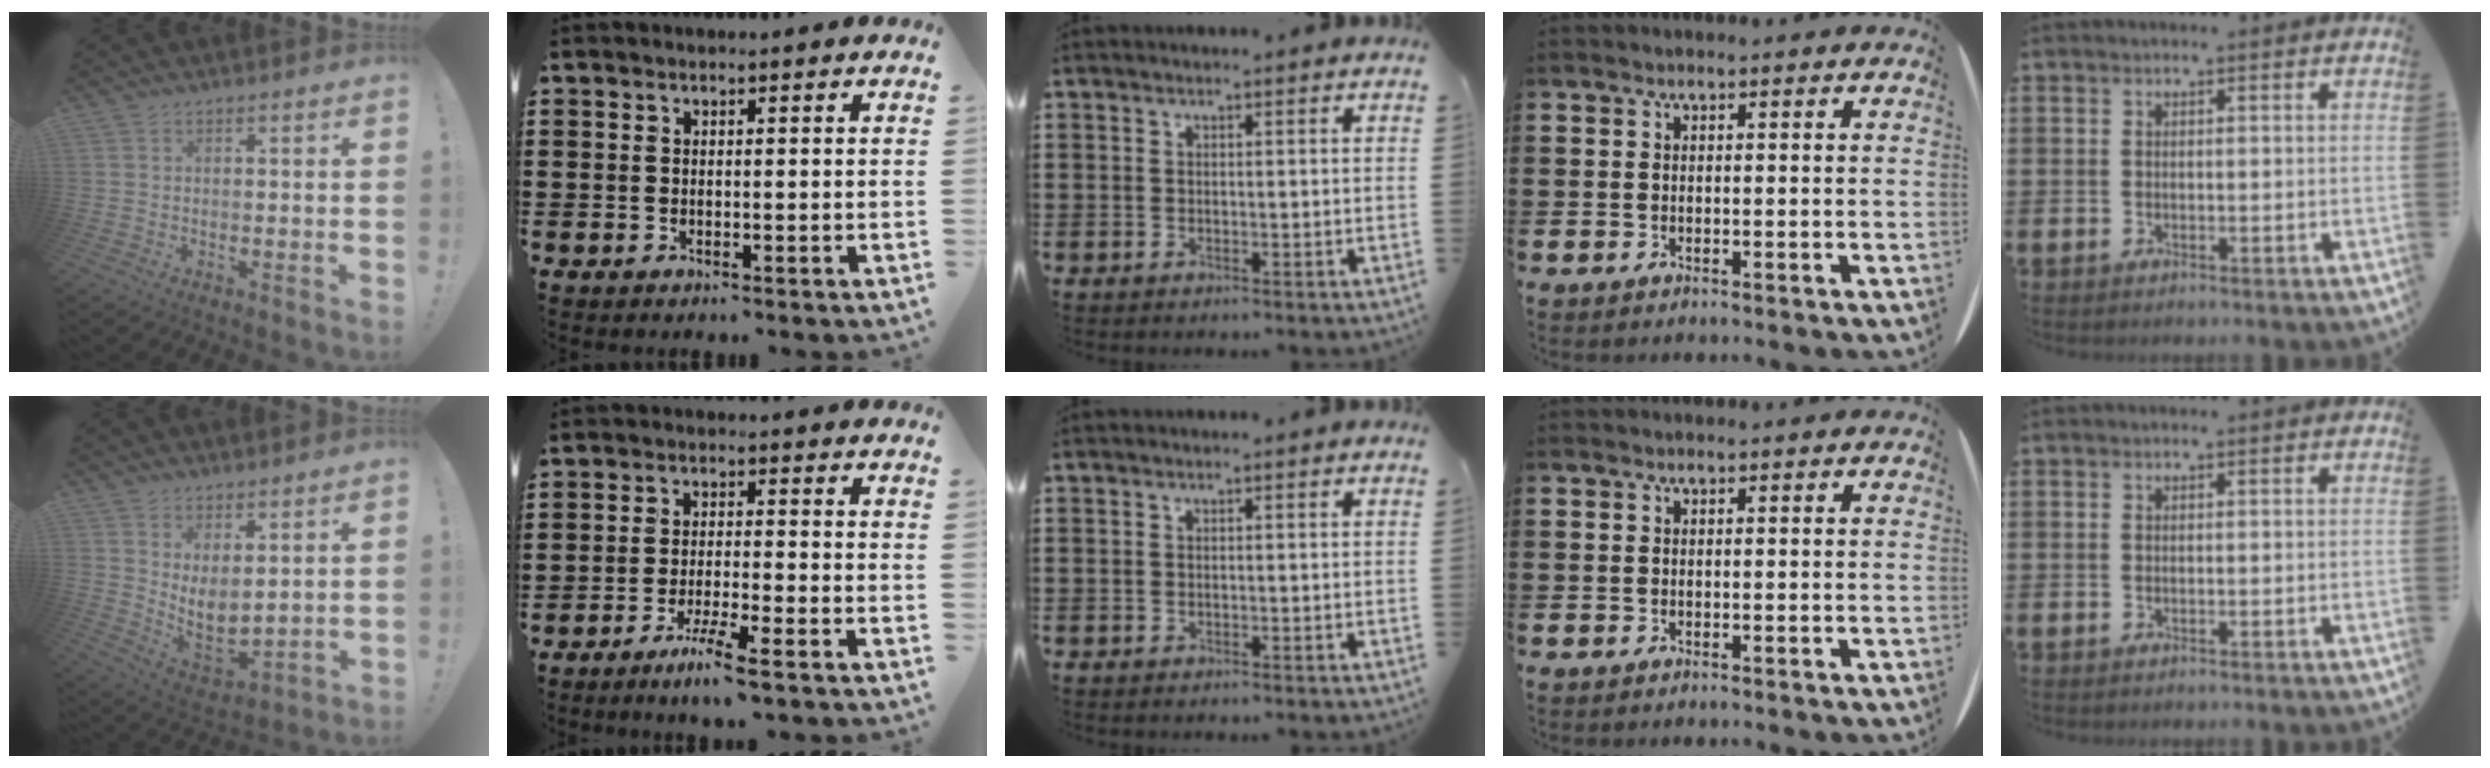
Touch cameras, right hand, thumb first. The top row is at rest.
{"thumb": {"total": 7.5, "force": [3.4, 4.0, 5.3], "torque": [-0.072, -0.054, 0.077]}, "index": {"total": 4.8, "force": [-3.4, -0.4, 3.3], "torque": [-0.068, -0.013, -0.063]}}